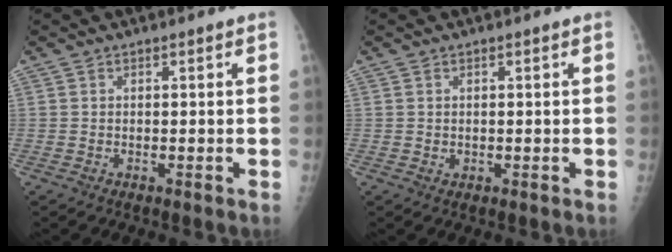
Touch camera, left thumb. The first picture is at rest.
{"total": 0.9, "force": [0.0, 0.8, 0.4], "torque": [-0.004, -0.001, 0.004]}